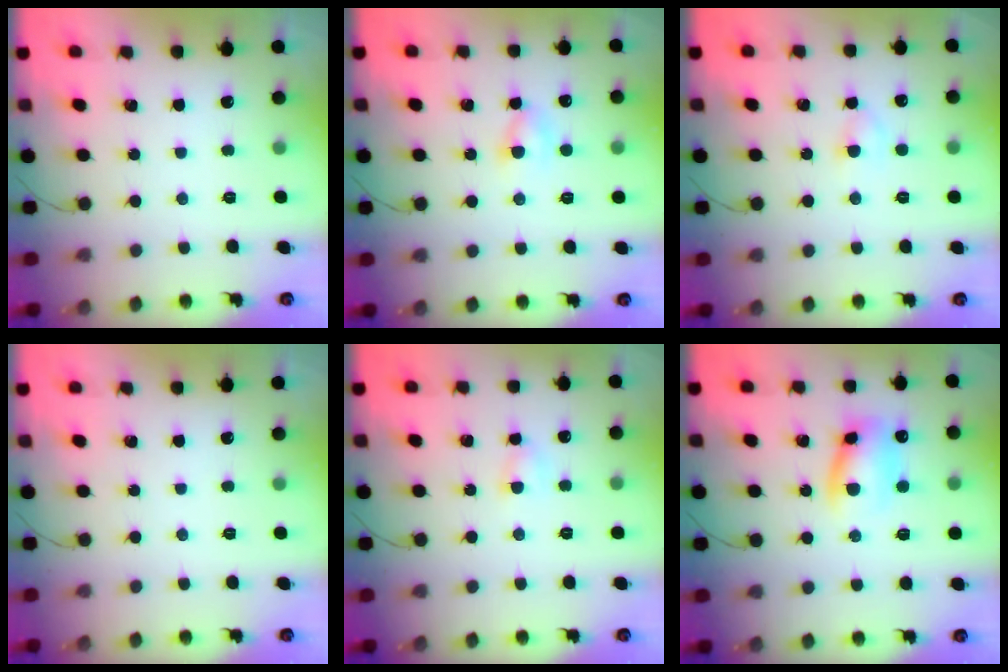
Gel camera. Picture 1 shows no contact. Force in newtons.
{"total": 2.9, "press": 2.6, "slide": 1.2}
{"total": 2.6, "press": 2.4, "slide": 1.0}
{"total": 0.0}
{"total": 3.6, "press": 3.5, "slide": 1.1}
{"total": 10.6, "press": 10.6, "slide": 1.1}